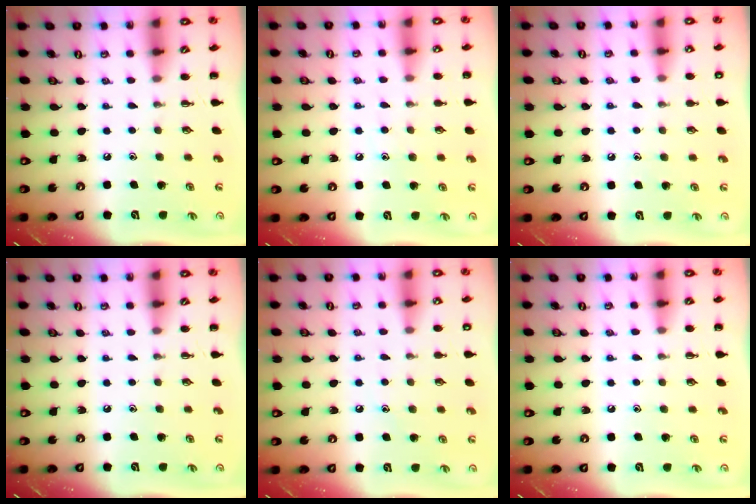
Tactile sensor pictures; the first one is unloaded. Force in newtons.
{"total": 7.4, "press": 7.2, "slide": 1.8}
{"total": 7.2, "press": 6.8, "slide": 2.1}
{"total": 0.0}
{"total": 6.5, "press": 6.3, "slide": 1.4}
{"total": 6.0, "press": 5.7, "slide": 2.0}